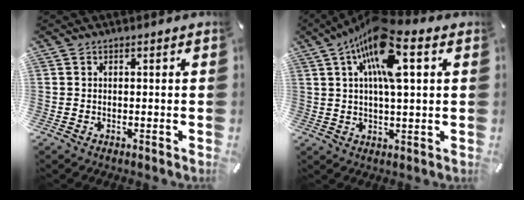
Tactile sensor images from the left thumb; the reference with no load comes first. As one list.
[{"total": 14.6, "force": [5.6, 5.2, 12.5], "torque": [-0.221, -0.002, 0.094]}]